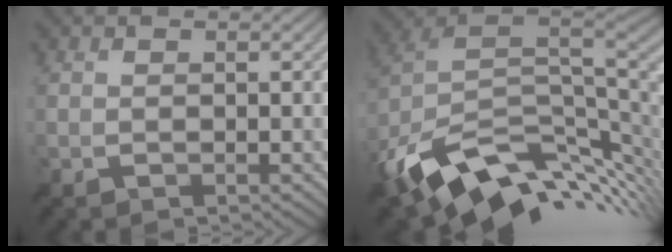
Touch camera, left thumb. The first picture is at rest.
{"total": 15.3, "force": [-4.3, 9.3, 11.3], "torque": [-0.246, -0.032, -0.060]}